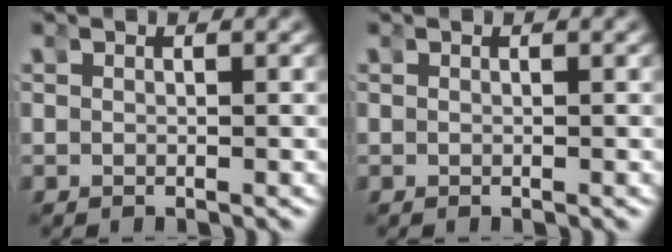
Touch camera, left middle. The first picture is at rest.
{"total": 0.0}